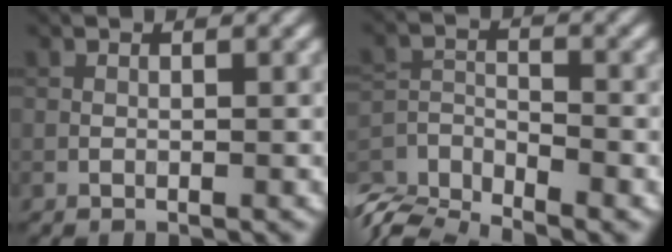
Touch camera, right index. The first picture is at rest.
{"total": 4.4, "force": [-3.3, 1.3, 2.5], "torque": [-0.047, -0.013, -0.064]}